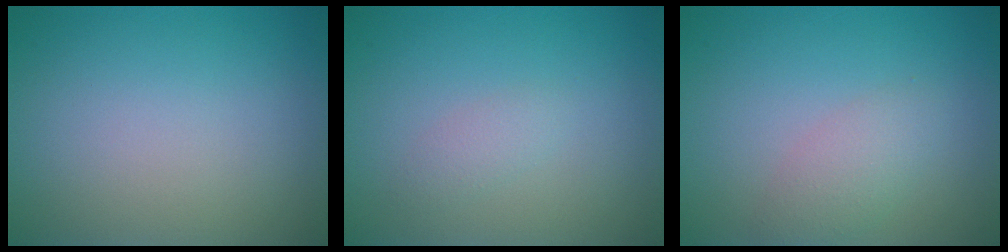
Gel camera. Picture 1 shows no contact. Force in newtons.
{"total": 1.1, "press": 1.1, "slide": 0.0}
{"total": 2.3, "press": 2.3, "slide": 0.0}